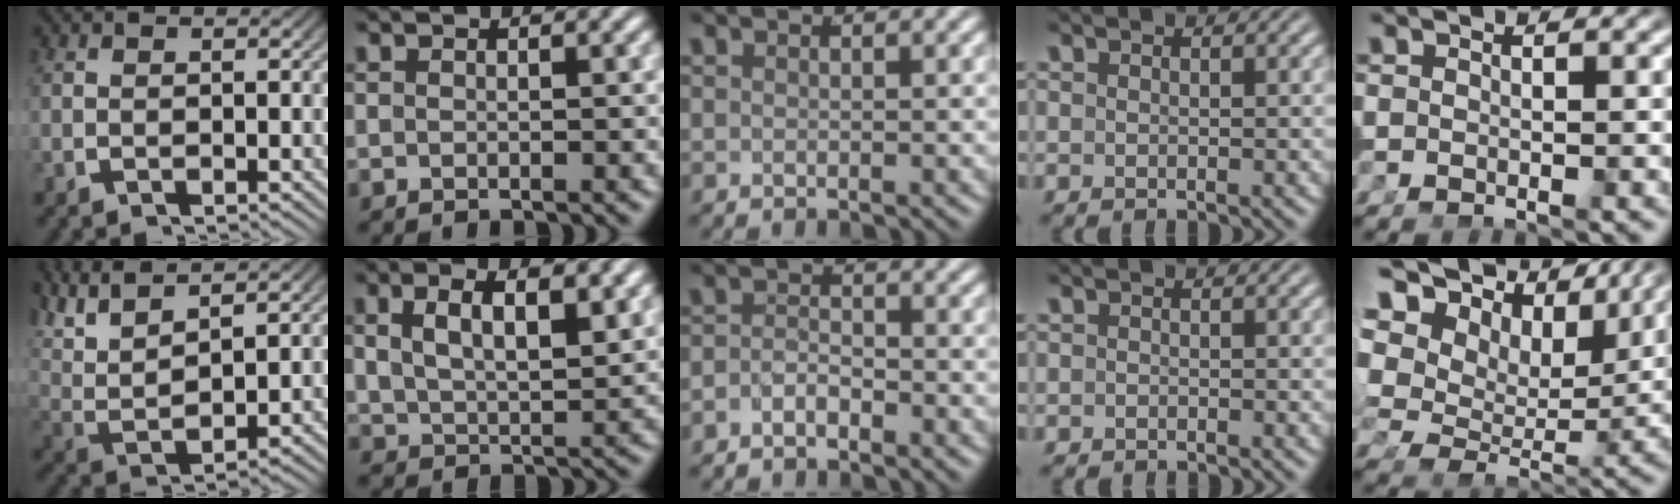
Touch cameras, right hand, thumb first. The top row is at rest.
{"thumb": {"total": 7.7, "force": [3.7, 4.4, 5.2], "torque": [-0.117, -0.002, 0.070]}, "index": {"total": 4.2, "force": [1.6, 2.4, 3.1], "torque": [-0.048, -0.001, 0.032]}, "middle": {"total": 2.5, "force": [-2.1, 1.1, 0.8], "torque": [-0.014, -0.010, -0.034]}, "ring": {"total": 0.9, "force": [-0.9, -0.1, -0.2], "torque": [-0.005, -0.012, -0.009]}, "little": {"total": 14.6, "force": [5.7, 10.0, 8.9], "torque": [-0.164, 0.009, 0.079]}}